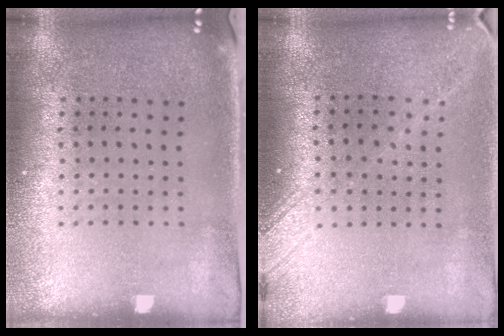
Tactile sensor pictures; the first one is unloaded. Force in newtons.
{"total": 1.7, "press": 1.3, "slide": 1.1}